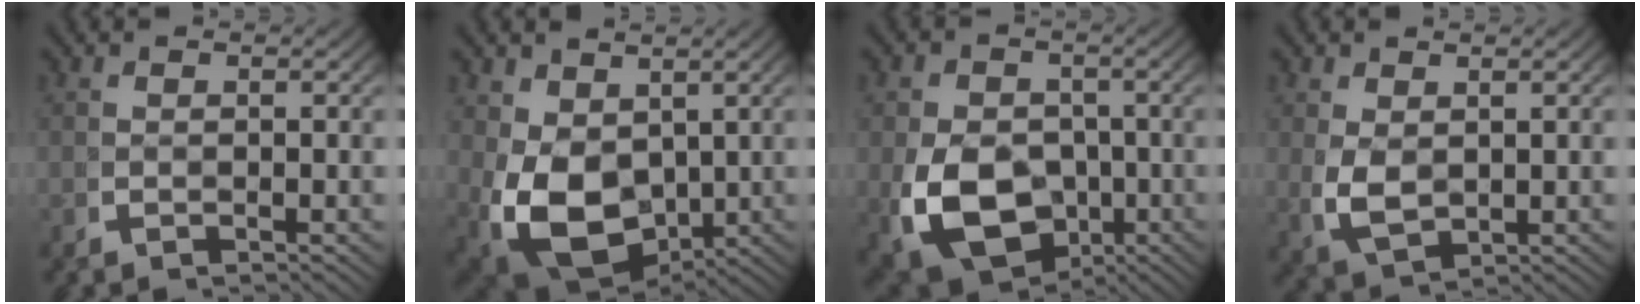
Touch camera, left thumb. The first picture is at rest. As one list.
[{"total": 9.5, "force": [-1.8, 6.9, 6.3], "torque": [-0.158, -0.068, 0.009]}, {"total": 10.9, "force": [-3.0, 8.4, 6.3], "torque": [-0.139, -0.059, -0.023]}, {"total": 3.6, "force": [0.5, 2.6, 2.5], "torque": [-0.071, -0.025, 0.032]}]